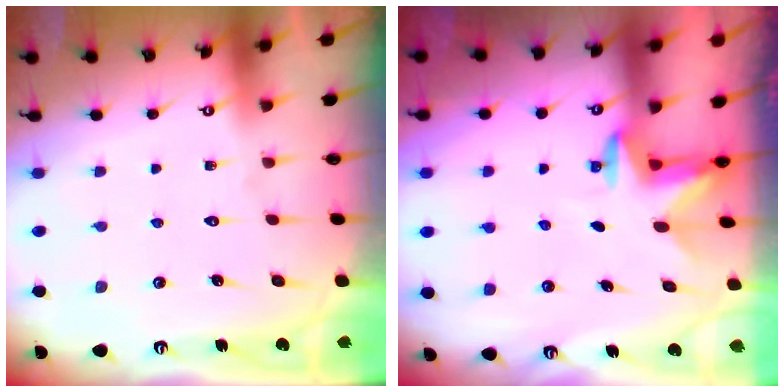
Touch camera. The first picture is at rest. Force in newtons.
{"total": 2.9, "press": 2.9, "slide": 0.5}